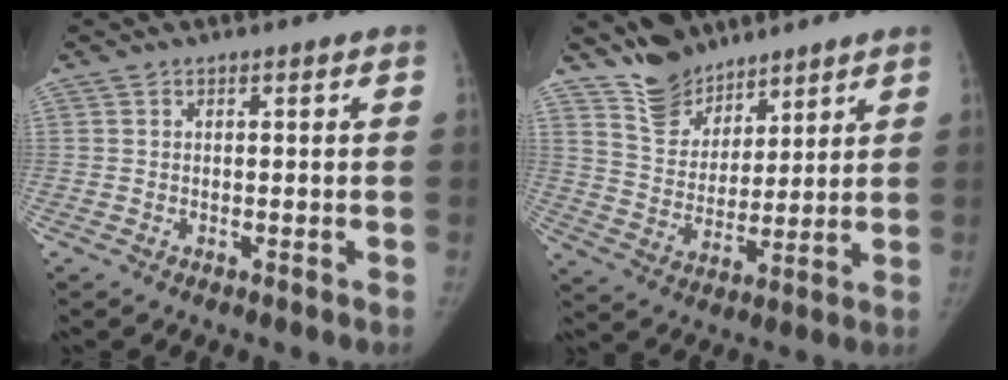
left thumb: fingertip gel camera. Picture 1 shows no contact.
{"total": 10.6, "force": [8.7, 5.6, 2.4], "torque": [-0.012, -0.059, 0.169]}